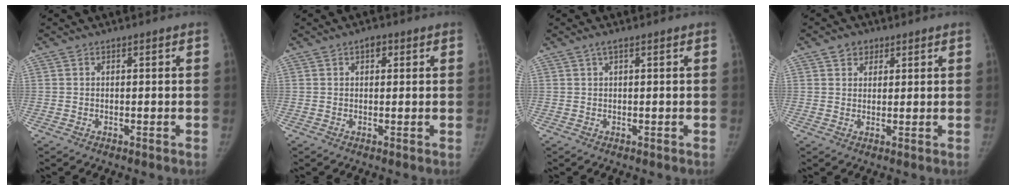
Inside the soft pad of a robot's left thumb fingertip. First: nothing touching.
{"total": 2.0, "force": [0.9, 1.3, 1.2], "torque": [-0.007, 0.001, 0.008]}
{"total": 0.9, "force": [0.5, 0.1, 0.8], "torque": [-0.019, 0.009, 0.008]}
{"total": 3.2, "force": [1.8, 2.4, 0.9], "torque": [0.005, -0.008, 0.025]}